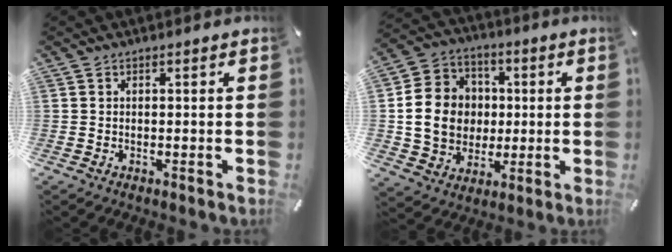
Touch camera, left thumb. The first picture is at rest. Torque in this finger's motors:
{"motor_torque": [1.31, 1.02, 0.79, -0.59, 0.38]}